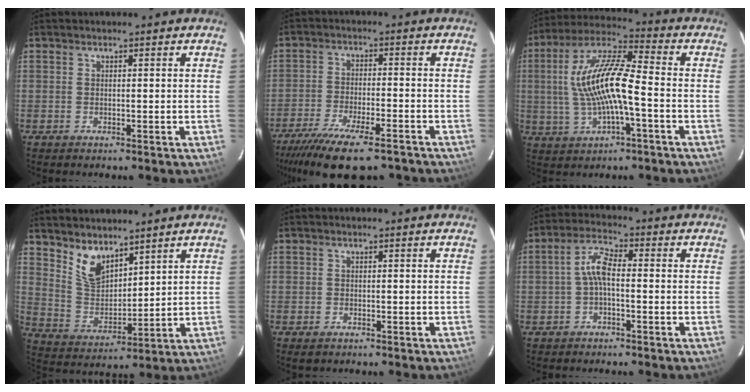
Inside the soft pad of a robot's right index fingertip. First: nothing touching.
{"total": 14.9, "force": [-11.8, 3.7, 8.3], "torque": [-0.175, -0.037, -0.191]}
{"total": 14.0, "force": [-1.3, 3.6, 13.5], "torque": [-0.268, 0.016, -0.026]}
{"total": 8.2, "force": [6.1, 3.9, 3.9], "torque": [-0.072, 0.000, 0.127]}
{"total": 1.2, "force": [-0.7, 0.9, 0.5], "torque": [-0.009, -0.001, -0.012]}
{"total": 4.6, "force": [-1.0, 1.7, 4.2], "torque": [-0.093, 0.019, -0.023]}